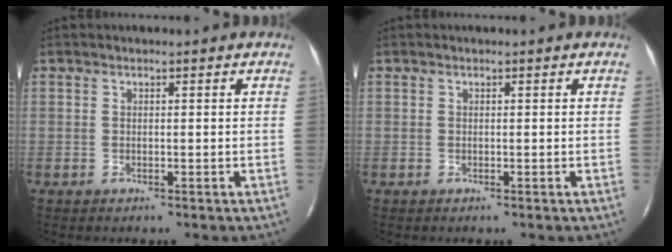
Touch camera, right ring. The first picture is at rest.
{"total": 0.0}